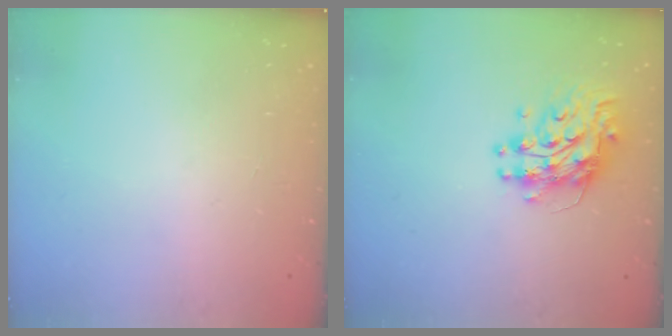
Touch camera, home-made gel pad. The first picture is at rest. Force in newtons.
{"total": 11.5, "press": 11.5, "slide": 1.0}